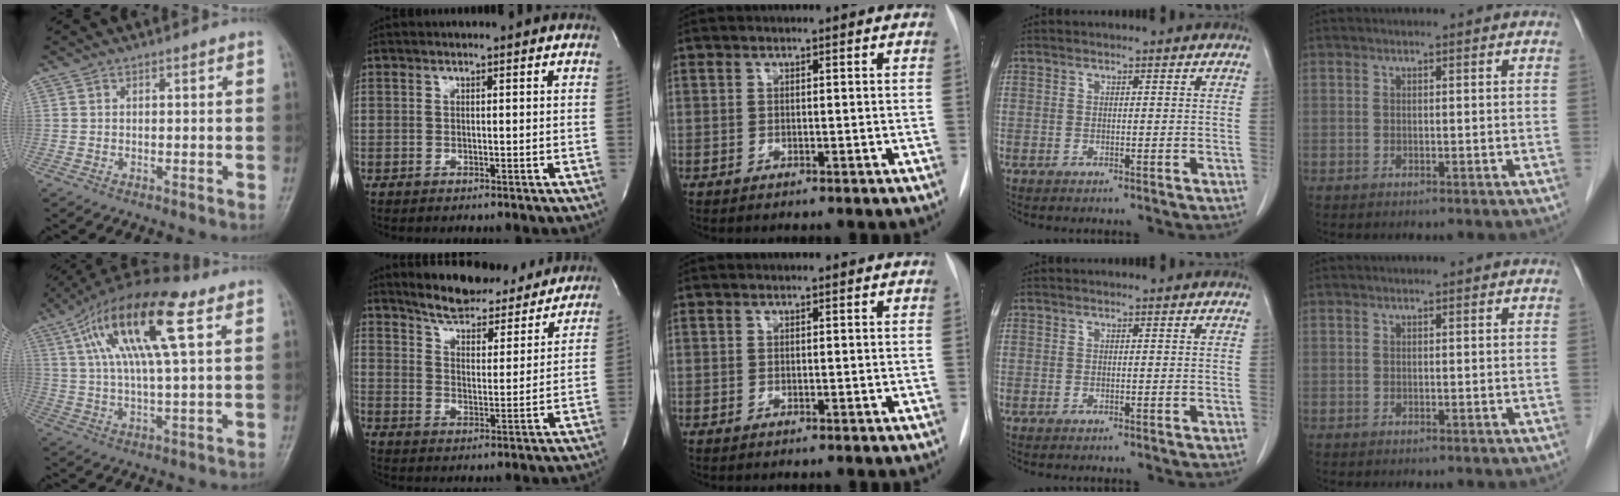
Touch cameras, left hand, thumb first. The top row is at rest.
{"thumb": {"total": 19.4, "force": [7.7, 5.7, 16.9], "torque": [-0.314, 0.009, 0.133]}, "index": {"total": 17.0, "force": [15.7, 4.0, 5.1], "torque": [-0.062, -0.013, 0.216]}}